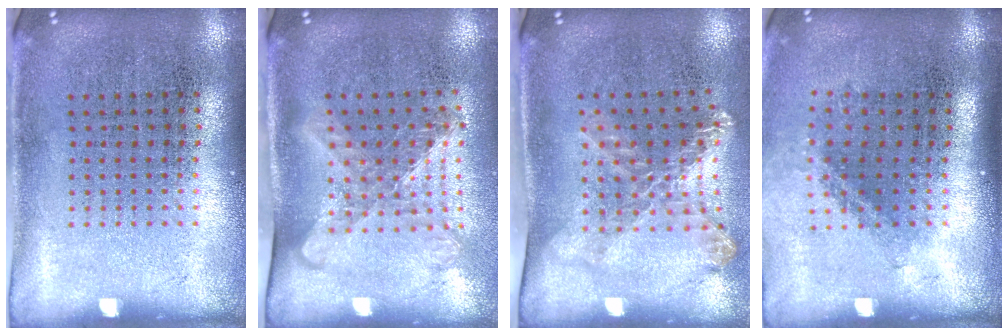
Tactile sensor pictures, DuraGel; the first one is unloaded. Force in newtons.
{"total": 1.6, "press": 1.2, "slide": 1.0}
{"total": 1.7, "press": 1.3, "slide": 1.1}
{"total": 1.4, "press": 1.0, "slide": 1.0}